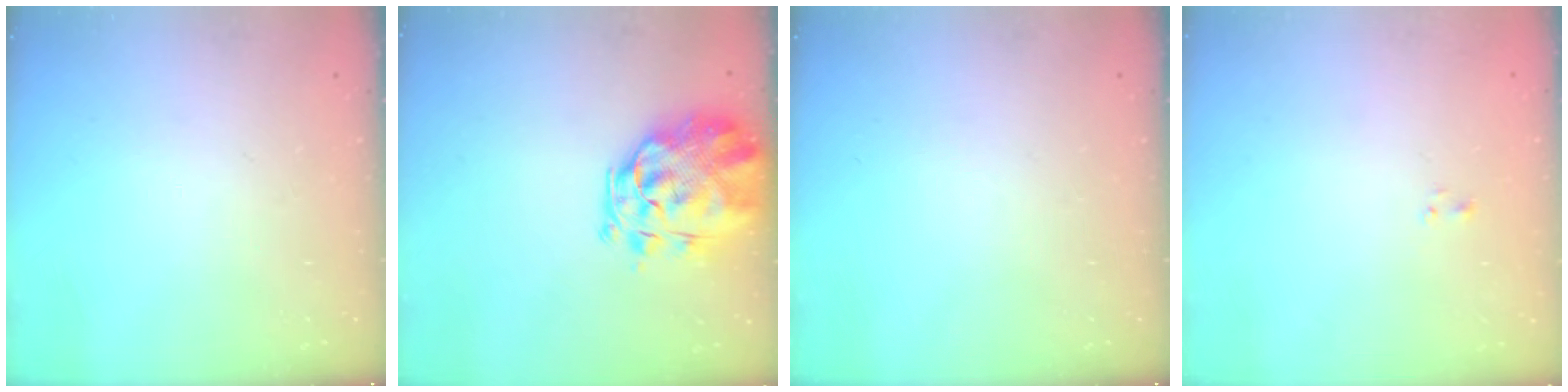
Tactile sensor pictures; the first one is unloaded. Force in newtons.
{"total": 3.6, "press": 3.2, "slide": 1.5}
{"total": 0.0}
{"total": 0.6, "press": 0.3, "slide": 0.5}